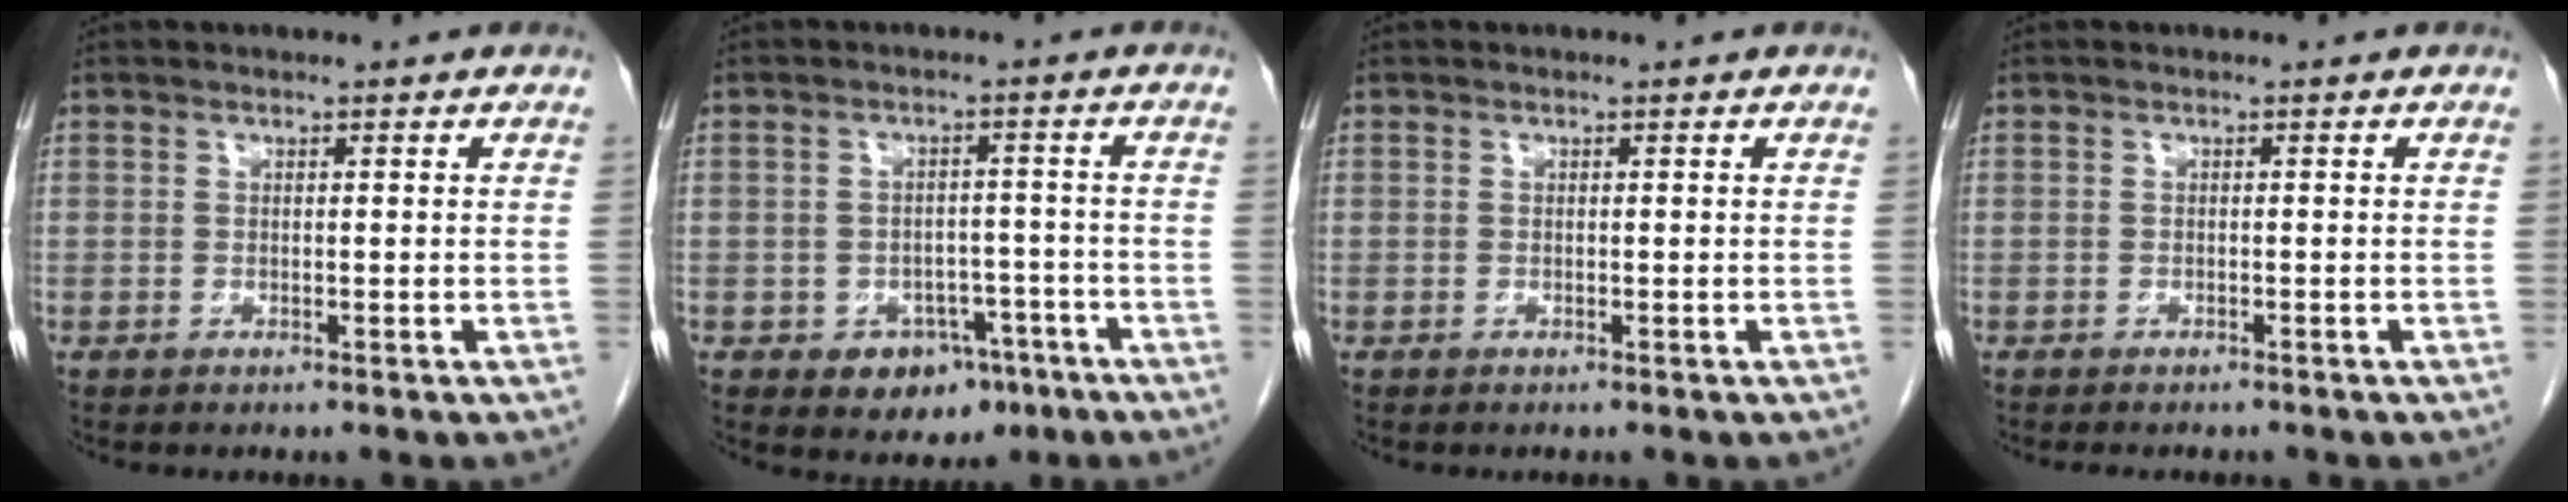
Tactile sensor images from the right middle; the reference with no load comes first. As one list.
[{"total": 6.5, "force": [-3.5, 4.7, 2.8], "torque": [-0.032, 0.009, -0.039]}, {"total": 0.0}, {"total": 3.6, "force": [-3.1, 1.0, 1.5], "torque": [-0.019, -0.006, -0.035]}]